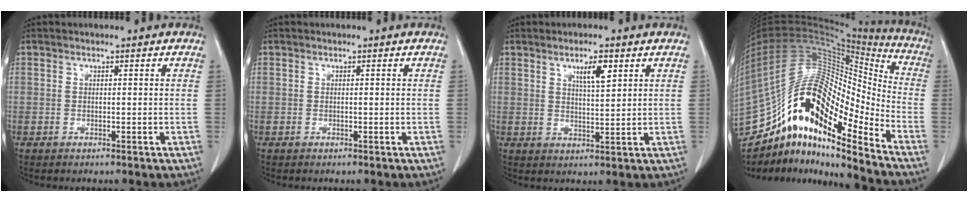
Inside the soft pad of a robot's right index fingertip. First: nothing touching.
{"total": 0.0}
{"total": 4.3, "force": [2.2, 0.8, 3.6], "torque": [-0.064, -0.001, 0.040]}
{"total": 23.9, "force": [-15.4, 6.1, 17.2], "torque": [-0.340, 0.032, -0.267]}